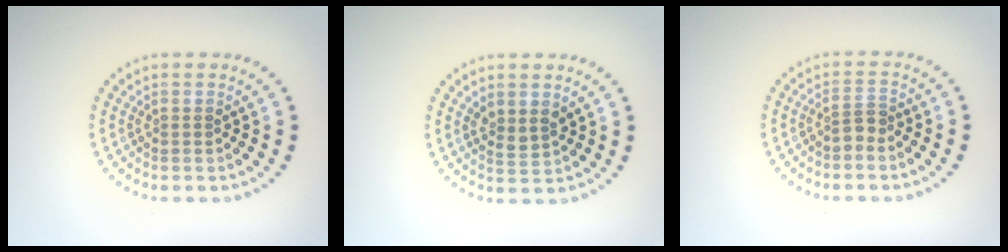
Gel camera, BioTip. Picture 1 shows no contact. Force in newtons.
{"total": 1.5, "press": 1.3, "slide": 0.8}
{"total": 1.6, "press": 1.3, "slide": 1.0}